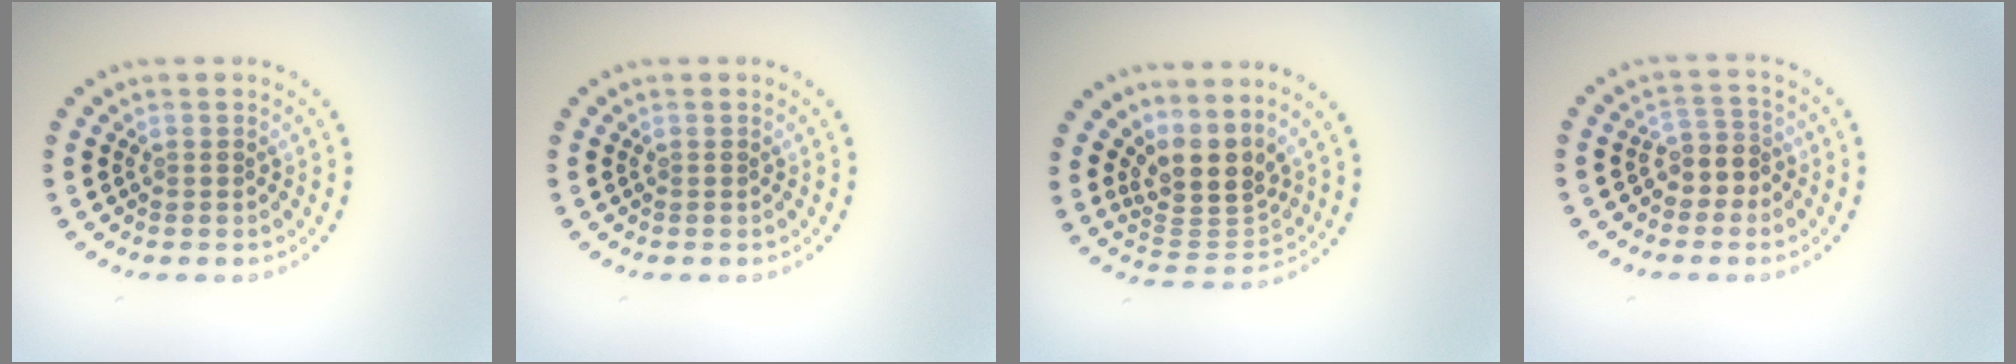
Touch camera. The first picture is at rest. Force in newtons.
{"total": 0.0}
{"total": 4.1, "press": 3.1, "slide": 2.8}
{"total": 2.4, "press": 2.0, "slide": 1.3}